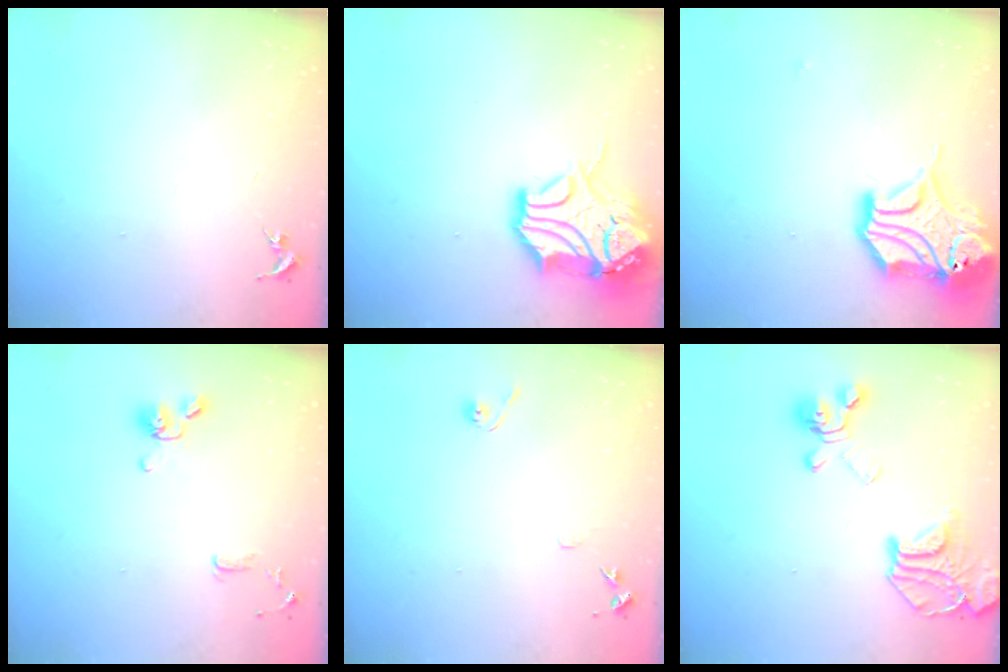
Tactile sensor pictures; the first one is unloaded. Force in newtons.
{"total": 17.2, "press": 17.1, "slide": 2.0}
{"total": 16.6, "press": 16.5, "slide": 2.1}
{"total": 10.8, "press": 10.6, "slide": 1.9}
{"total": 7.9, "press": 7.9, "slide": 0.8}
{"total": 19.9, "press": 19.8, "slide": 2.0}